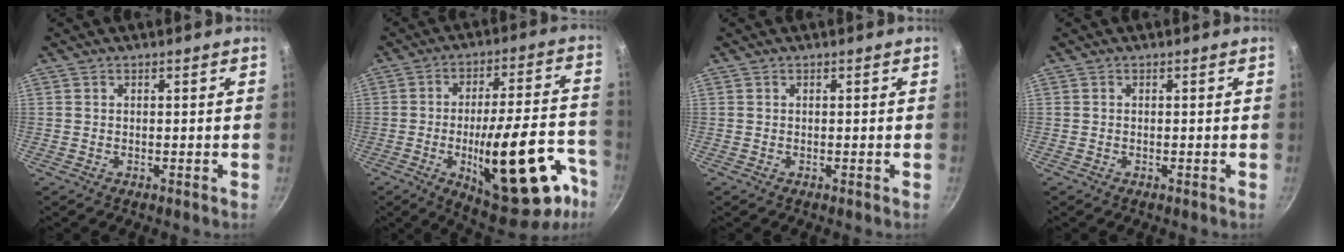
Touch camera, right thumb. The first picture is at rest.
{"total": 25.3, "force": [-10.2, 9.2, 21.2], "torque": [-0.257, 0.040, -0.133]}
{"total": 0.0}
{"total": 0.0}